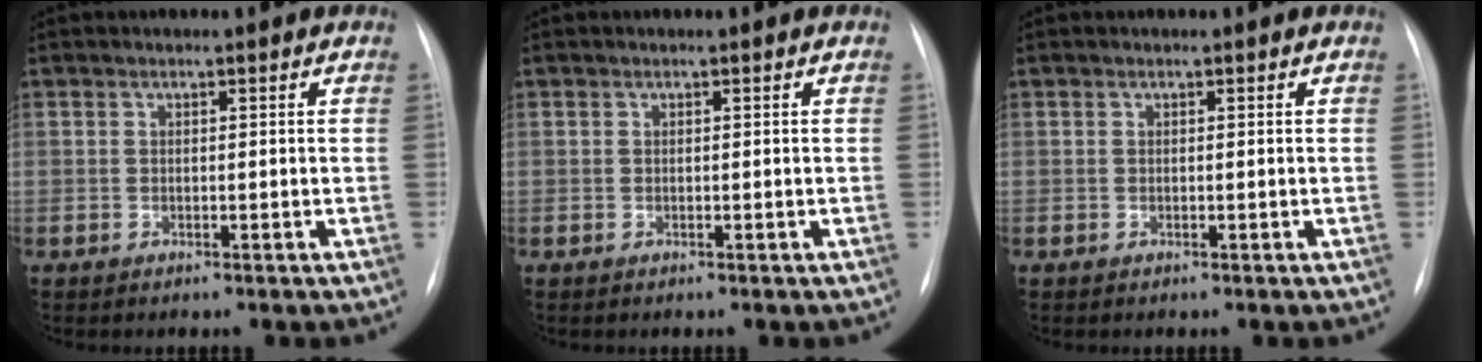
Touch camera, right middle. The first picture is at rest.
{"total": 0.0}
{"total": 0.0}